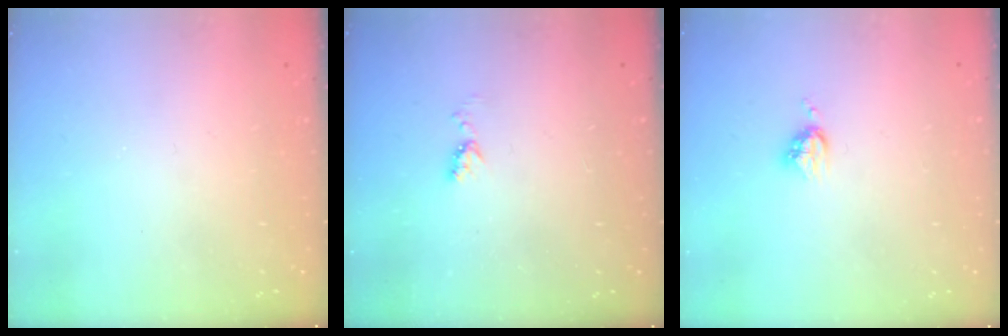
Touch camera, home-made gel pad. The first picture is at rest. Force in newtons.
{"total": 4.7, "press": 4.6, "slide": 0.7}
{"total": 3.7, "press": 3.7, "slide": 0.5}